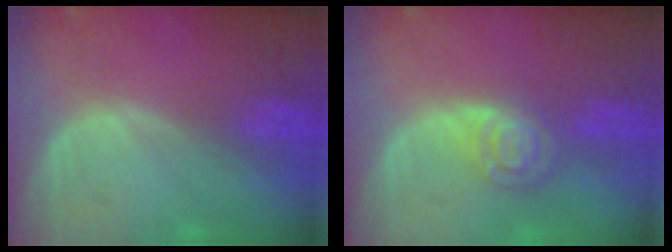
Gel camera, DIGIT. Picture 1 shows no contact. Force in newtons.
{"total": 5.5, "press": 4.8, "slide": 2.6}